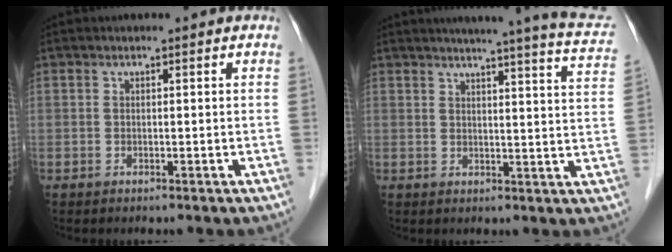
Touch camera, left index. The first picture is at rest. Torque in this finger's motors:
{"motor_torque": [0.45, -0.84, 0.09, 0.04]}